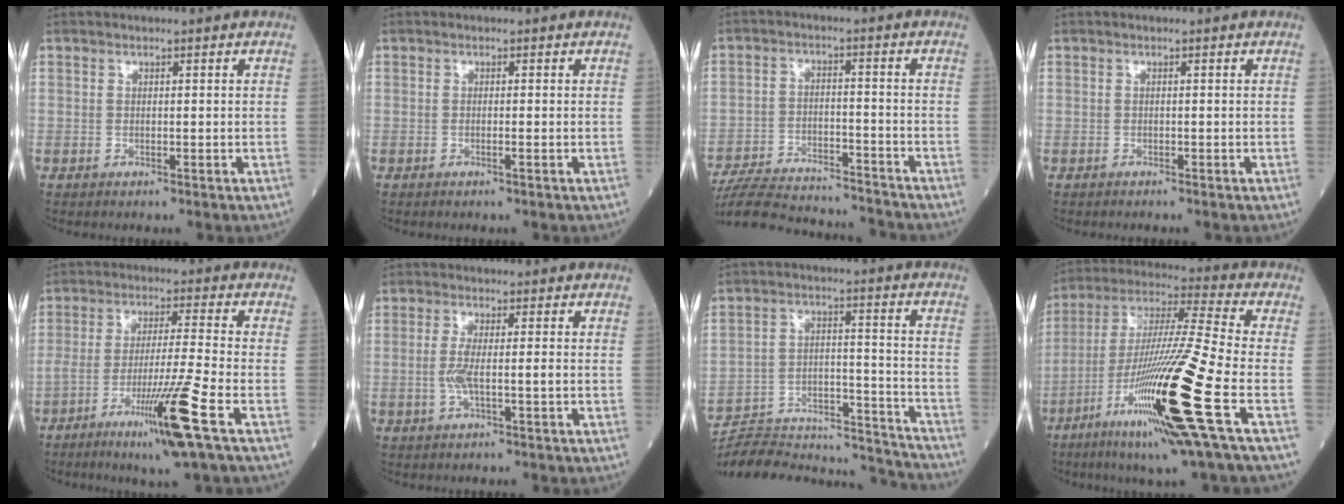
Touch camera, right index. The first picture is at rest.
{"total": 0.6, "force": [-0.3, -0.1, 0.6], "torque": [-0.011, 0.001, -0.005]}
{"total": 17.5, "force": [-16.7, 2.5, 4.8], "torque": [-0.102, -0.003, -0.251]}
{"total": 0.5, "force": [-0.5, 0.0, 0.0], "torque": [-0.002, -0.002, -0.011]}
{"total": 11.5, "force": [-5.6, -1.8, 9.9], "torque": [-0.184, -0.026, -0.102]}
{"total": 3.7, "force": [-0.7, 0.2, 3.6], "torque": [-0.077, -0.003, -0.014]}
{"total": 21.3, "force": [-20.8, 2.6, 3.9], "torque": [-0.074, 0.022, -0.305]}
{"total": 22.4, "force": [-8.5, -0.7, 20.7], "torque": [-0.396, -0.043, -0.161]}